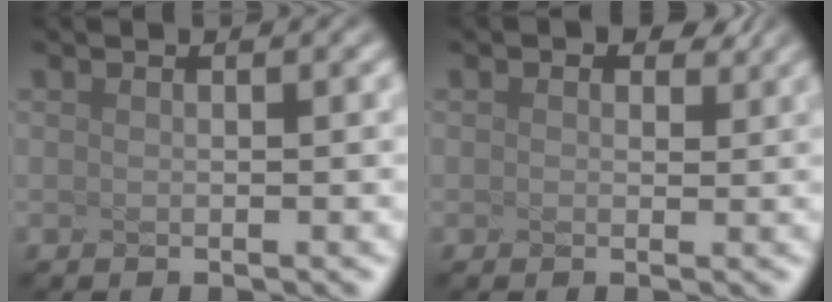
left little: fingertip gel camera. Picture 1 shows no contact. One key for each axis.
{"total": 0.5, "fx": 0.4, "fy": -0.3, "fz": -0.1, "tx": -0.021, "ty": -0.016, "tz": 0.030}